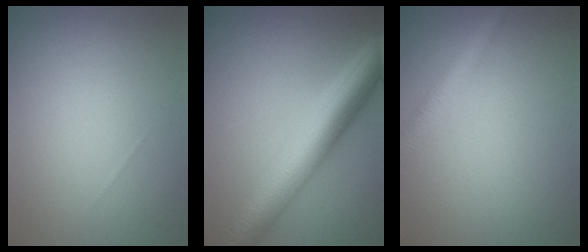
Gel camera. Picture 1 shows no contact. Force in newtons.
{"total": 9.3, "press": 9.3, "slide": 0.2}
{"total": 2.8, "press": 2.8, "slide": 0.2}